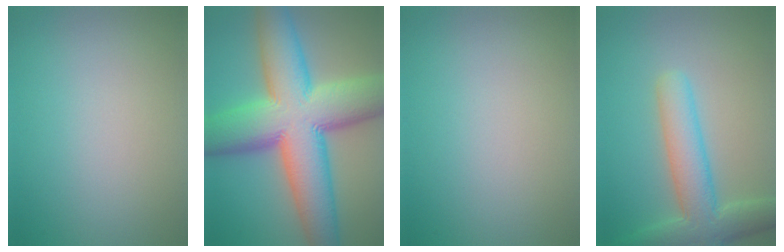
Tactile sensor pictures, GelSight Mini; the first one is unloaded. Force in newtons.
{"total": 15.7, "press": 15.7, "slide": 0.5}
{"total": 0.0}
{"total": 6.7, "press": 6.7, "slide": 0.6}